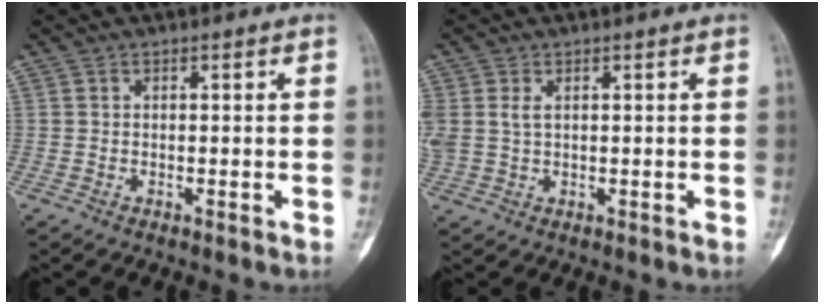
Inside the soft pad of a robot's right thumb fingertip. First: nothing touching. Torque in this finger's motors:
{"motor_torque": [-0.30, 0.46, 0.55, 0.22, 0.04]}